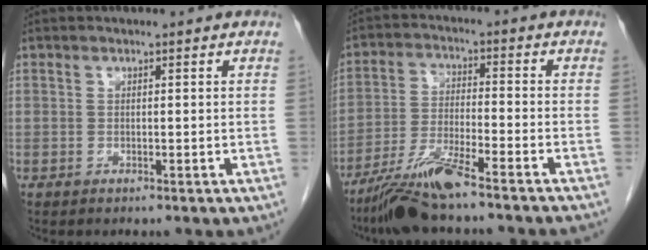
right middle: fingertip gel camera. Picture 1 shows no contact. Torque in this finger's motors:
{"motor_torque": [1.09, -1.05, 0.11, 0.07]}